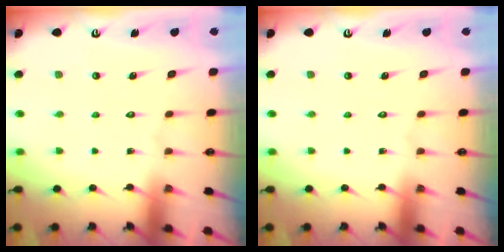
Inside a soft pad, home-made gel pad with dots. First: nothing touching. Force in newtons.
{"total": 0.0}